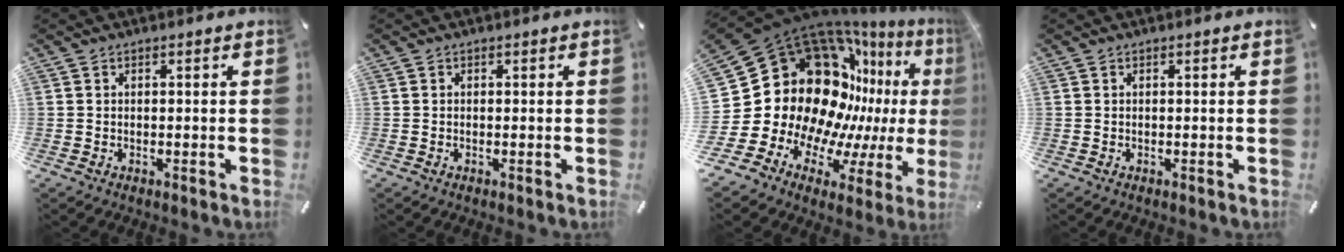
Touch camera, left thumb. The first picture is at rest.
{"total": 0.0}
{"total": 28.5, "force": [4.6, 21.7, 17.8], "torque": [-0.300, -0.121, 0.152]}
{"total": 0.0}